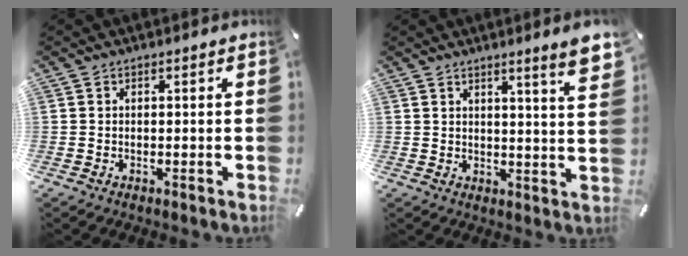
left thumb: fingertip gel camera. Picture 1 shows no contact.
{"total": 7.5, "force": [4.8, 0.3, 5.8], "torque": [-0.087, -0.030, 0.075]}